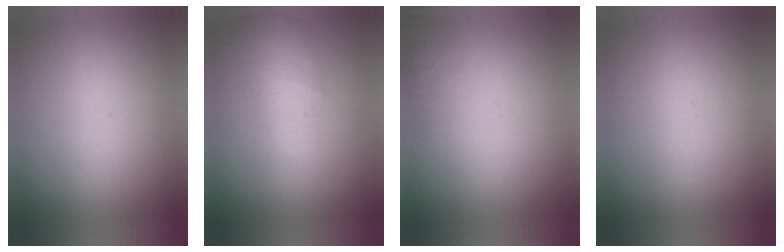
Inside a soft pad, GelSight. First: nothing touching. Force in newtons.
{"total": 2.2}
{"total": 1.3}
{"total": 0.0}